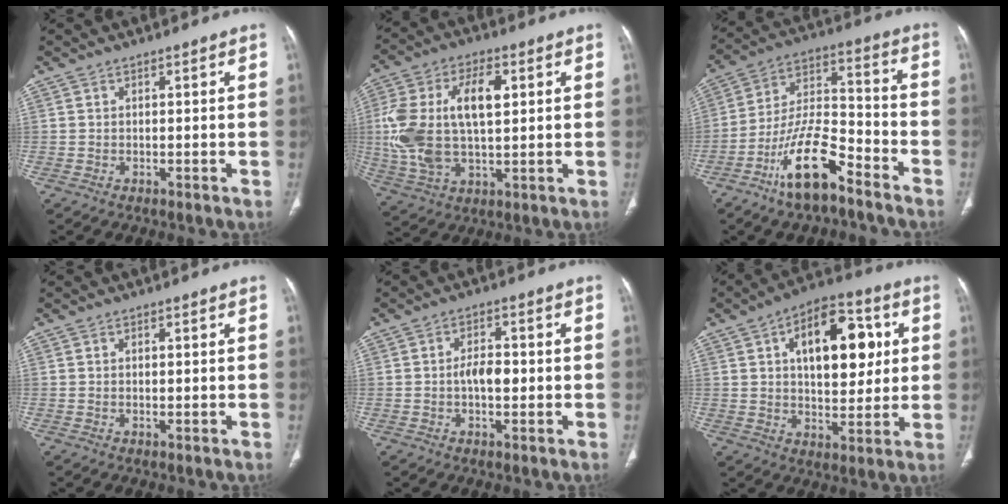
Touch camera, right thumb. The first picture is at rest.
{"total": 17.7, "force": [2.5, 9.2, 14.9], "torque": [-0.314, 0.015, 0.050]}
{"total": 14.9, "force": [-9.5, 5.2, 10.3], "torque": [-0.190, 0.071, -0.177]}
{"total": 1.1, "force": [0.1, 0.5, 1.0], "torque": [-0.020, -0.004, 0.002]}
{"total": 4.9, "force": [-0.2, 2.4, 4.2], "torque": [-0.069, 0.002, -0.005]}
{"total": 17.6, "force": [4.5, 9.7, 14.1], "torque": [-0.161, 0.007, 0.065]}